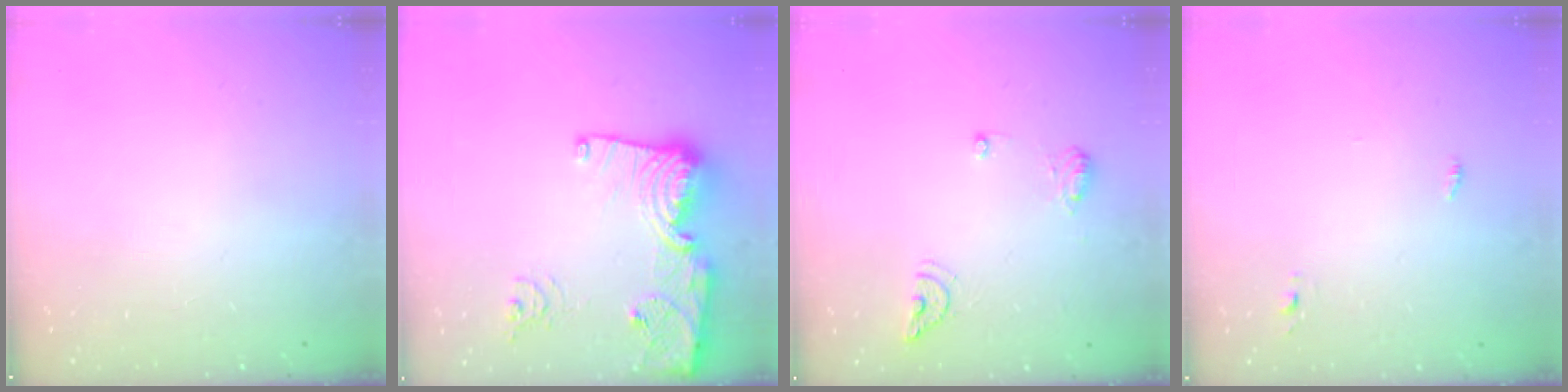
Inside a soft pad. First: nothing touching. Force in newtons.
{"total": 16.3, "press": 16.3, "slide": 1.3}
{"total": 7.7, "press": 7.6, "slide": 1.3}
{"total": 2.8, "press": 2.6, "slide": 0.9}